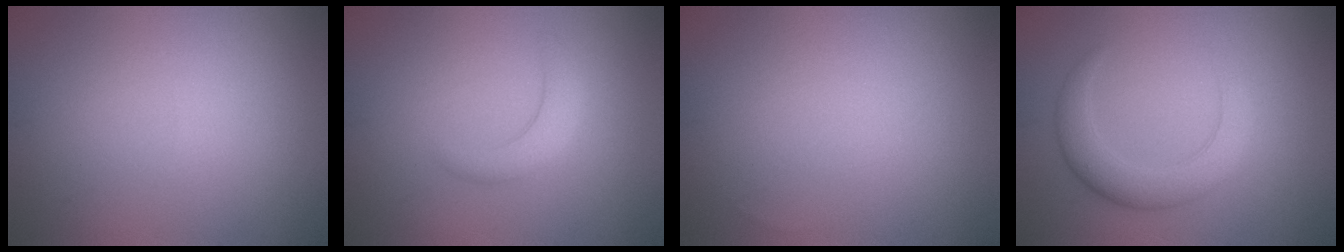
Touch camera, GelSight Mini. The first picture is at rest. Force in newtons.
{"total": 2.1, "press": 2.1, "slide": 0.3}
{"total": 0.0}
{"total": 3.8, "press": 3.8, "slide": 0.2}